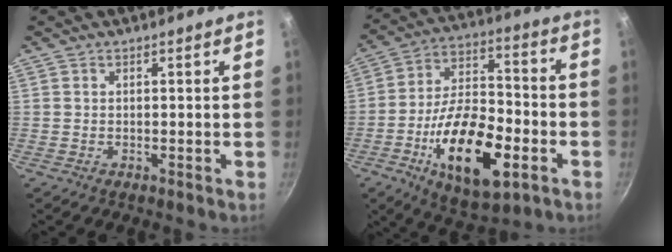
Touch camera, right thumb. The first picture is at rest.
{"total": 21.3, "force": [-7.4, 10.0, 17.3], "torque": [-0.276, 0.034, -0.123]}